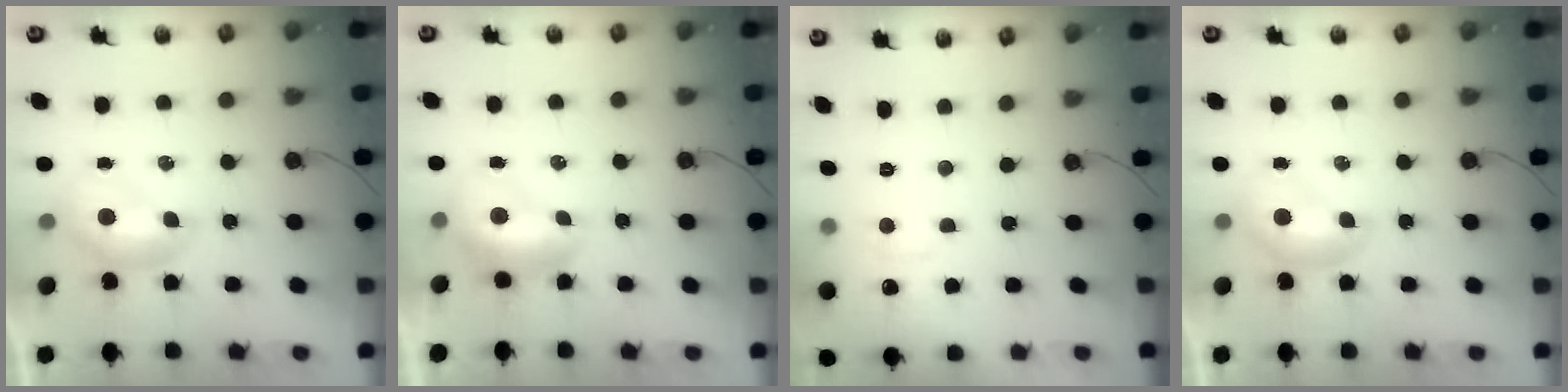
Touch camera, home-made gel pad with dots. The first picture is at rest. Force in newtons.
{"total": 1.6, "press": 1.4, "slide": 0.7}
{"total": 1.8, "press": 1.7, "slide": 0.6}
{"total": 0.0}